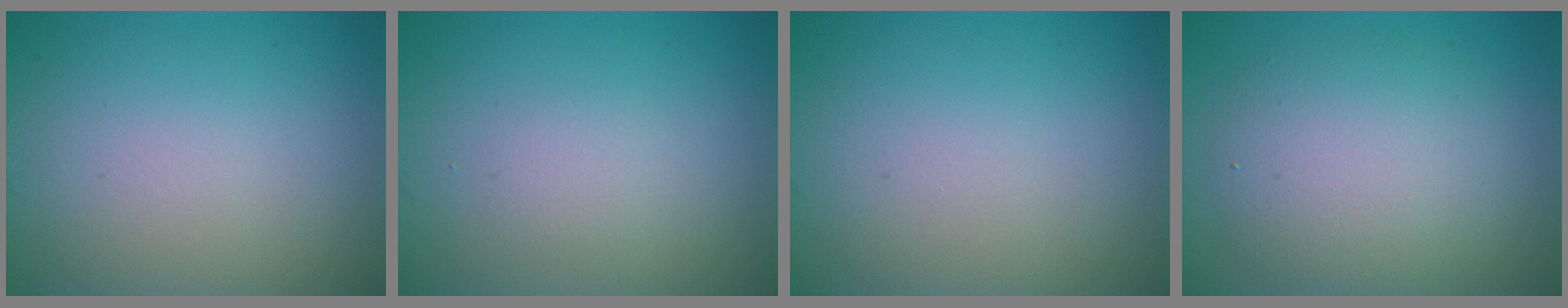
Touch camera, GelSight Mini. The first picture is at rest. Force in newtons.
{"total": 1.2, "press": 1.2, "slide": 0.0}
{"total": 0.0}
{"total": 5.5, "press": 5.5, "slide": 0.3}